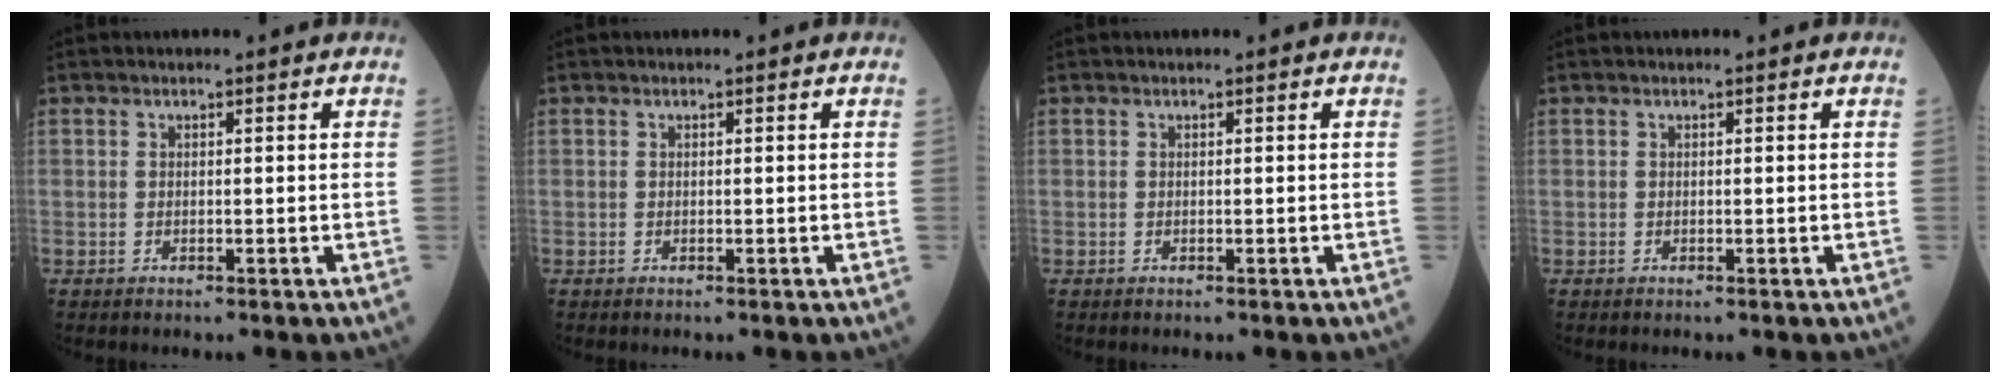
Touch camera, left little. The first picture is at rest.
{"total": 0.0}
{"total": 0.0}
{"total": 0.0}